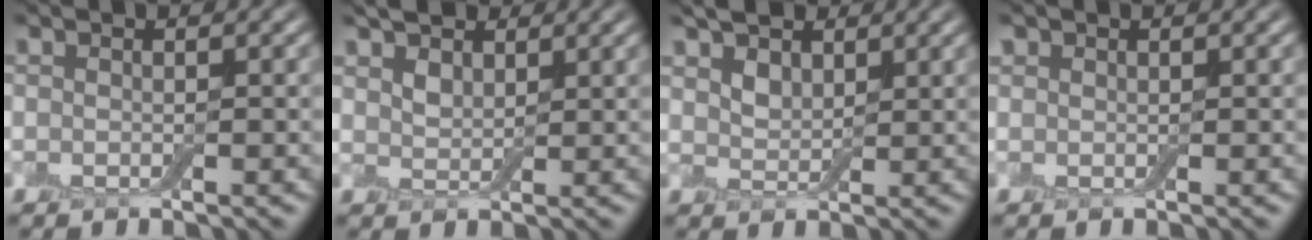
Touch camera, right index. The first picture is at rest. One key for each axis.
{"total": 3.0, "fx": 2.1, "fy": 1.6, "fz": 1.4, "tx": -0.034, "ty": 0.003, "tz": 0.036}
{"total": 3.3, "fx": 2.2, "fy": 1.9, "fz": 1.6, "tx": -0.040, "ty": -0.003, "tz": 0.038}
{"total": 0.7, "fx": 0.5, "fy": 0.5, "fz": 0.0, "tx": 0.003, "ty": 0.002, "tz": 0.008}